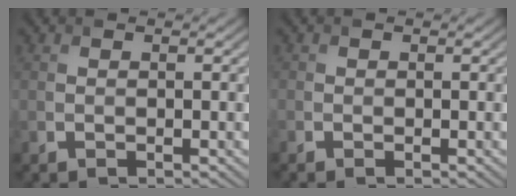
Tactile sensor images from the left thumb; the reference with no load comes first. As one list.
[{"total": 1.0, "force": [-1.0, 0.3, 0.2], "torque": [-0.005, -0.007, -0.021]}]